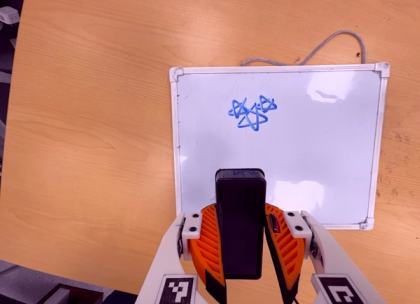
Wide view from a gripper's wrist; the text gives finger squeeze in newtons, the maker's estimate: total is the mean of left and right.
{"total": 9.2, "left": 7.5, "right": 11.0}